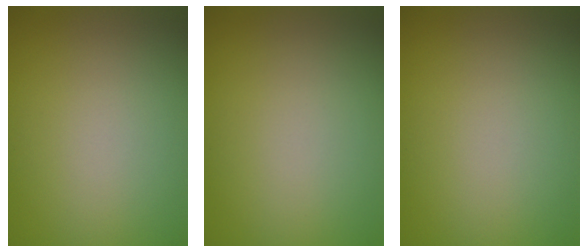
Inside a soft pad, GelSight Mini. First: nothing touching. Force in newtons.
{"total": 0.0}
{"total": 0.0}